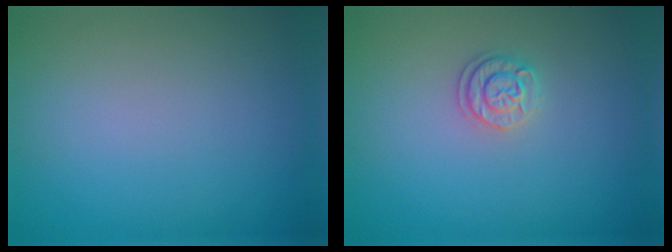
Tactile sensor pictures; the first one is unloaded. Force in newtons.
{"total": 1.7, "press": 1.7, "slide": 0.5}